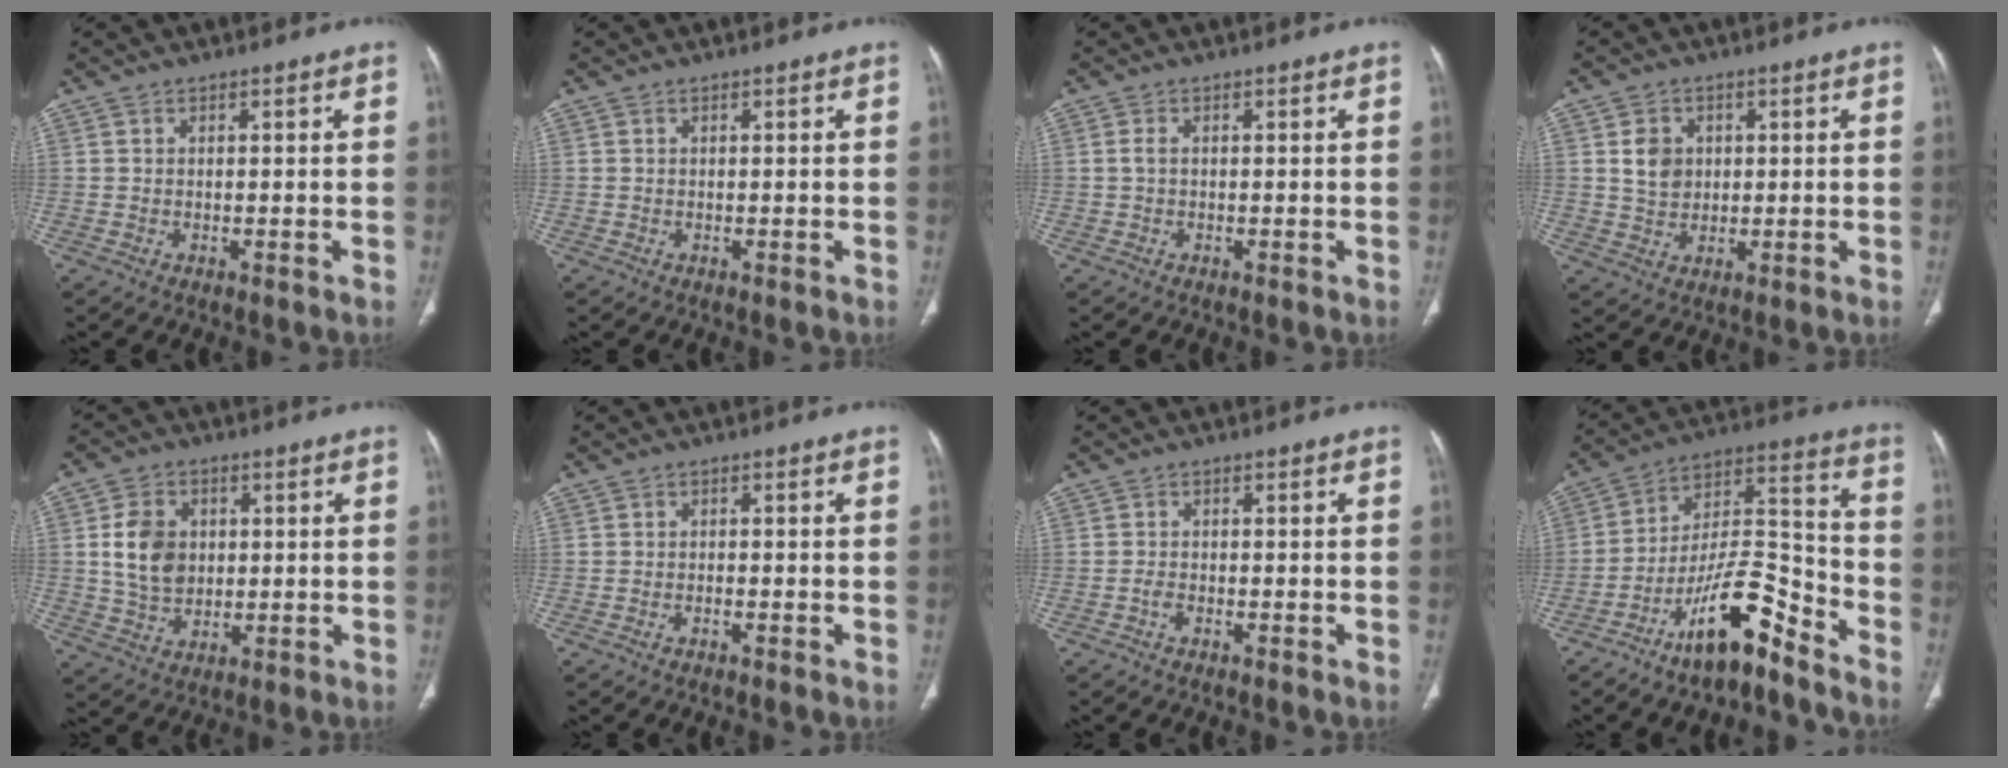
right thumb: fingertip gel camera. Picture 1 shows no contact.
{"total": 0.0}
{"total": 1.1, "force": [0.1, 0.5, 1.0], "torque": [-0.023, -0.001, 0.002]}
{"total": 5.3, "force": [1.2, 4.4, 2.7], "torque": [-0.026, -0.007, 0.025]}
{"total": 9.2, "force": [1.3, 7.1, 5.7], "torque": [-0.083, -0.003, 0.027]}
{"total": 1.1, "force": [-0.7, 0.4, 0.7], "torque": [-0.018, 0.008, -0.014]}
{"total": 1.3, "force": [-0.8, 0.6, 0.8], "torque": [-0.018, 0.006, -0.019]}
{"total": 15.4, "force": [-10.5, 4.9, 10.1], "torque": [-0.158, 0.095, -0.190]}